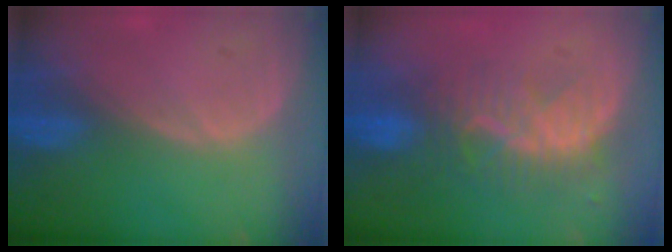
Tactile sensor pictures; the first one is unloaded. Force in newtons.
{"total": 8.4, "press": 7.6, "slide": 3.5}